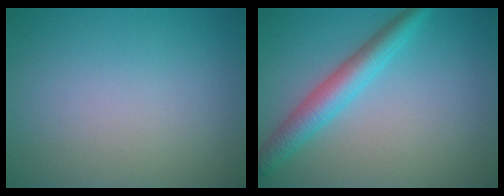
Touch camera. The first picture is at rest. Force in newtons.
{"total": 4.0, "press": 4.0, "slide": 0.0}